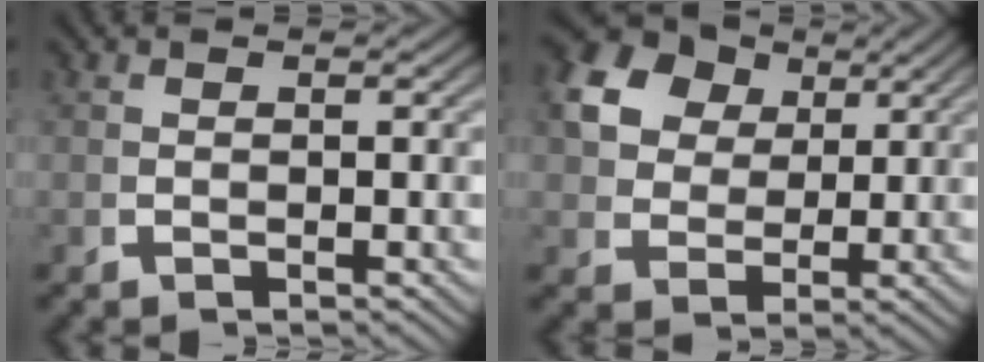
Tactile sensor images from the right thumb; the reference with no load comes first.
{"total": 10.8, "force": [4.0, 8.4, 5.4], "torque": [-0.125, -0.004, 0.070]}